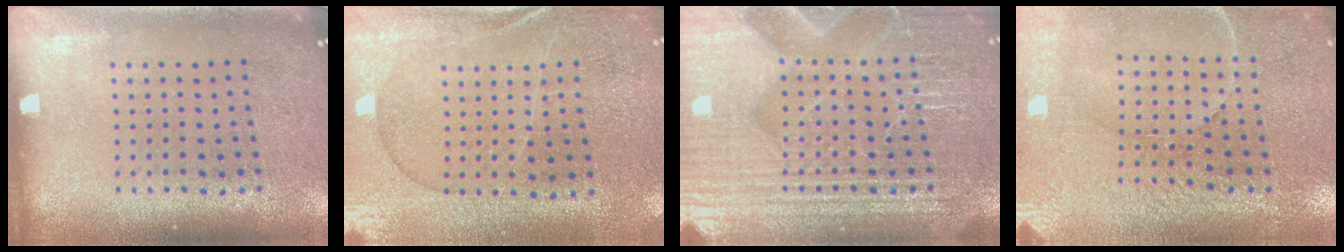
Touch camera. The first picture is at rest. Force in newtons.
{"total": 0.8, "press": 0.6, "slide": 0.5}
{"total": 7.6, "press": 7.5, "slide": 1.0}
{"total": 3.3, "press": 3.2, "slide": 0.8}